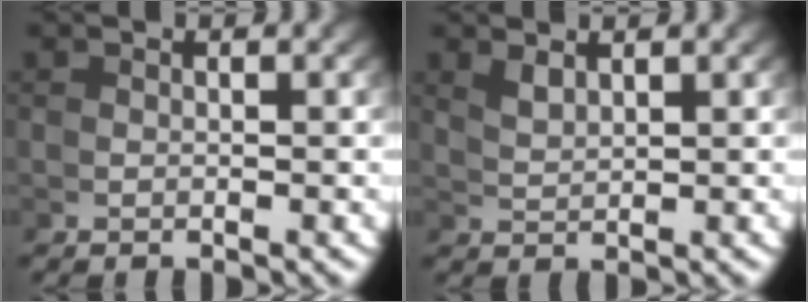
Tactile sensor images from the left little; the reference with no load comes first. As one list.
[{"total": 1.8, "force": [1.6, -0.7, 0.3], "torque": [-0.006, -0.002, 0.041]}]